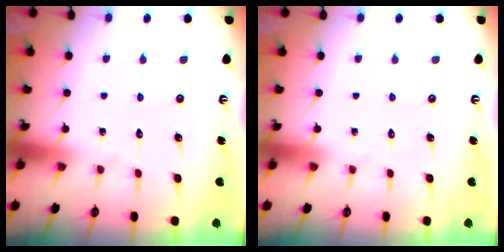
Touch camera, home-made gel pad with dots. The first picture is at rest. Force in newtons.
{"total": 0.0}